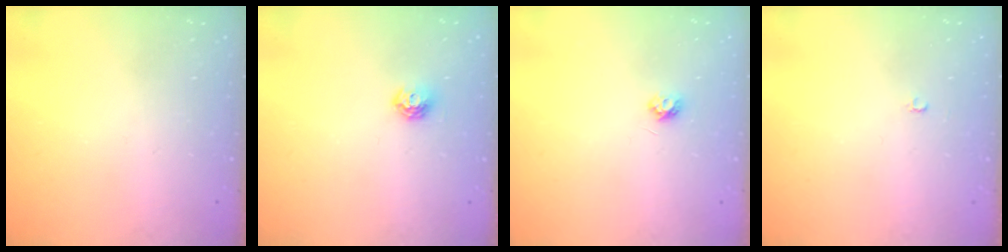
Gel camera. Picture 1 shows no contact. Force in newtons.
{"total": 5.2, "press": 5.2, "slide": 0.5}
{"total": 3.9, "press": 3.9, "slide": 0.6}
{"total": 2.1, "press": 2.1, "slide": 0.2}